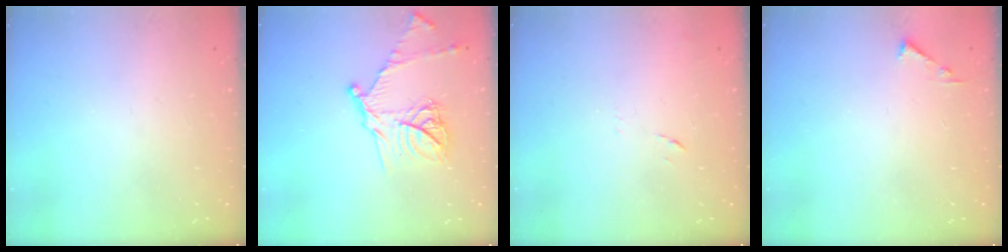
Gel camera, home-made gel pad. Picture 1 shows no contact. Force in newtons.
{"total": 15.4, "press": 15.4, "slide": 1.1}
{"total": 7.2, "press": 7.2, "slide": 0.6}
{"total": 3.6, "press": 3.6, "slide": 0.4}